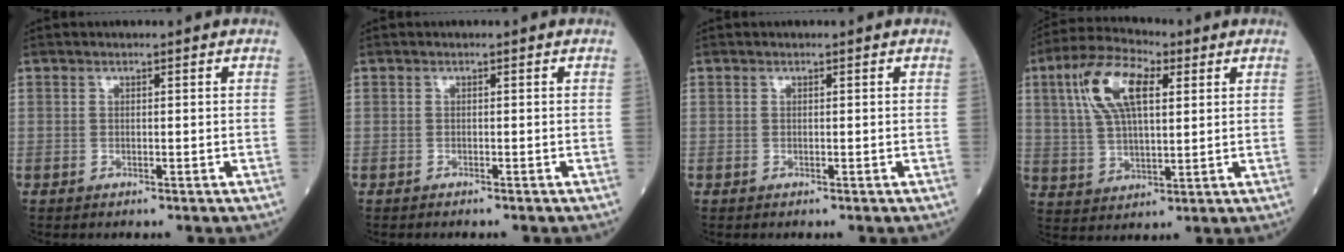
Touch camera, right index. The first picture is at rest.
{"total": 0.0}
{"total": 0.0}
{"total": 11.9, "force": [4.3, 4.6, 10.1], "torque": [-0.214, 0.026, 0.082]}